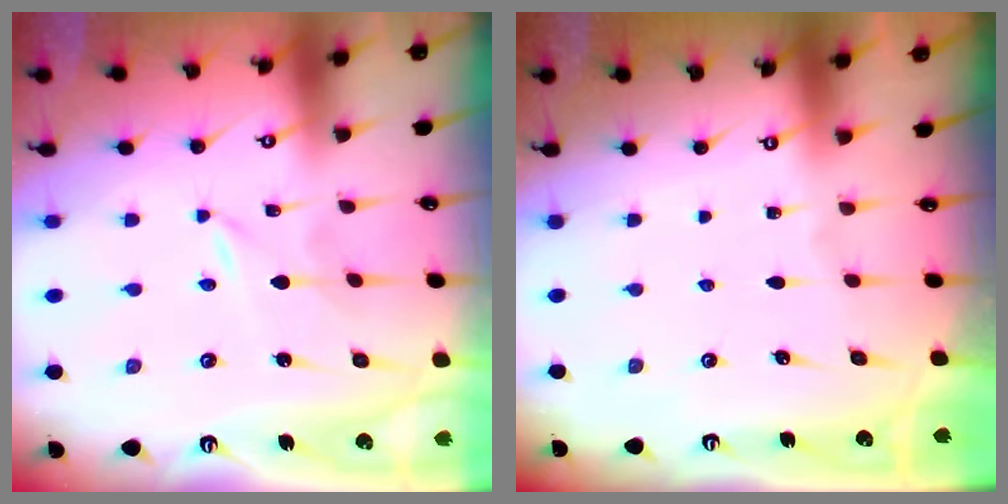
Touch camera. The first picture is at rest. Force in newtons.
{"total": 0.0}